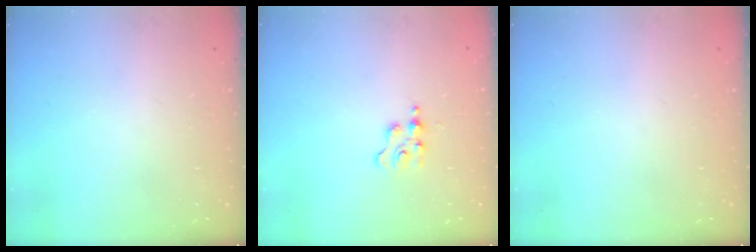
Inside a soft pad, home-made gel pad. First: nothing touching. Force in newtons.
{"total": 2.5, "press": 2.5, "slide": 0.3}
{"total": 0.0}